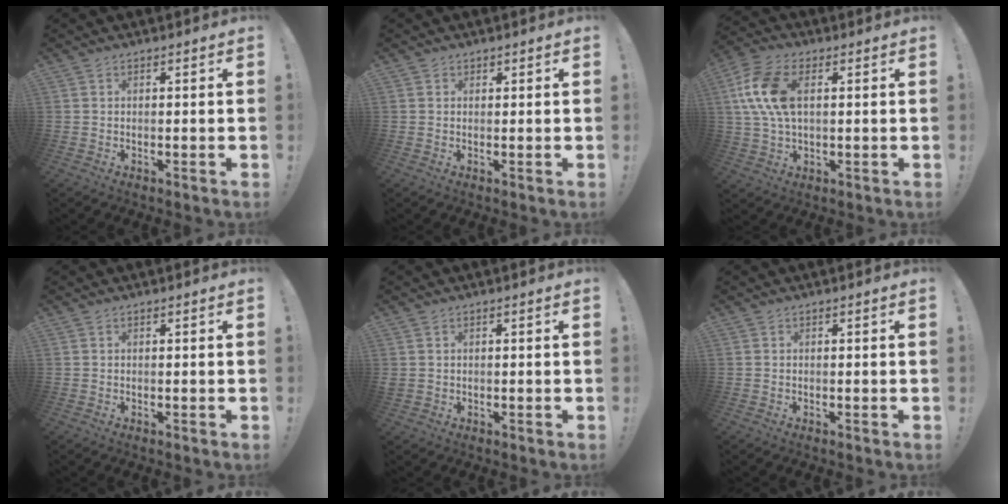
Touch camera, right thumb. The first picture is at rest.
{"total": 0.8, "force": [0.6, 0.5, 0.1], "torque": [0.001, -0.001, 0.011]}
{"total": 13.5, "force": [3.1, 7.9, 10.5], "torque": [-0.214, 0.011, 0.061]}
{"total": 0.0}
{"total": 1.1, "force": [0.4, 0.9, 0.4], "torque": [-0.014, 0.006, 0.009]}
{"total": 0.0}